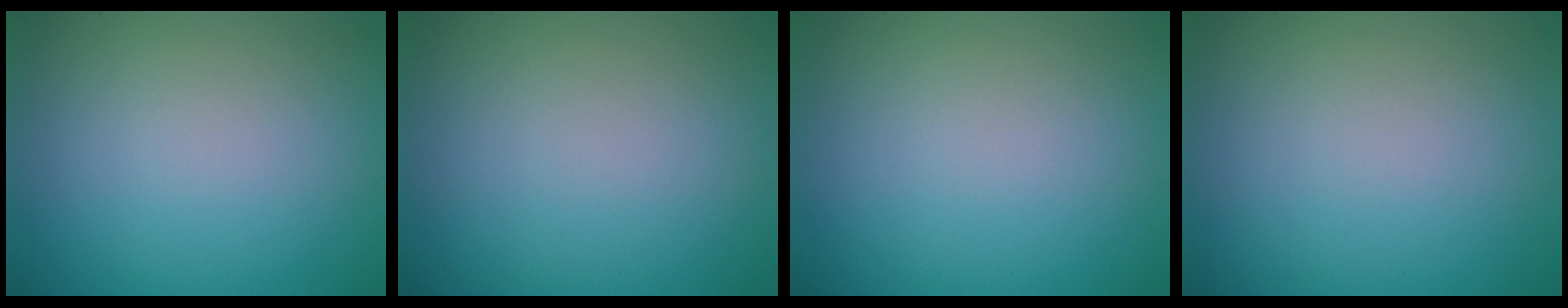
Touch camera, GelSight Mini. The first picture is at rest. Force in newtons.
{"total": 0.0}
{"total": 0.0}
{"total": 0.0}